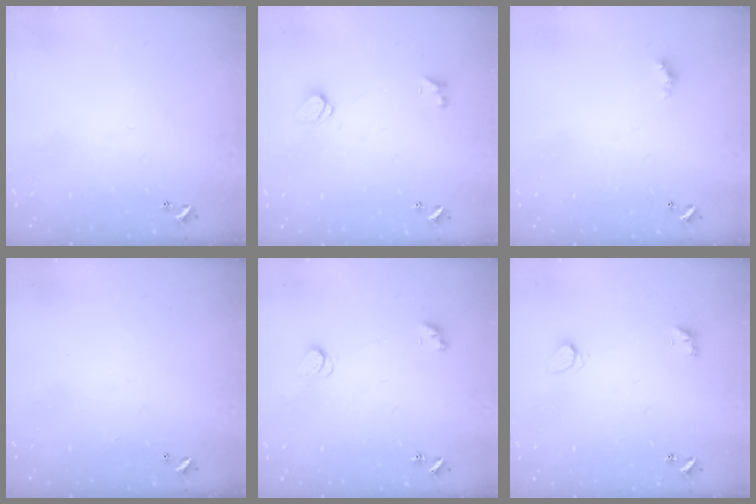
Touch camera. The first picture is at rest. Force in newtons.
{"total": 1.6, "press": 1.6, "slide": 0.5}
{"total": 1.6, "press": 1.6, "slide": 0.4}
{"total": 2.9, "press": 2.9, "slide": 0.1}
{"total": 2.5, "press": 2.4, "slide": 0.3}
{"total": 2.1, "press": 2.0, "slide": 0.6}